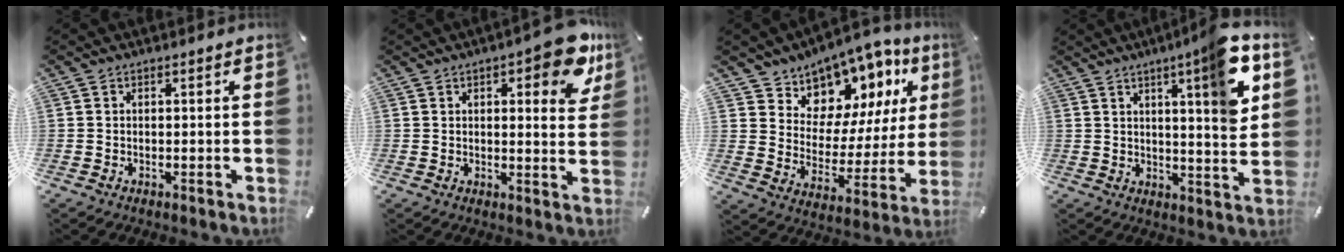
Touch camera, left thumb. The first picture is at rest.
{"total": 10.6, "force": [5.8, 3.8, 8.0], "torque": [-0.090, -0.034, 0.092]}
{"total": 10.0, "force": [7.8, 6.2, -0.2], "torque": [0.003, -0.109, 0.137]}
{"total": 13.2, "force": [6.8, 1.7, 11.1], "torque": [-0.150, -0.039, 0.101]}